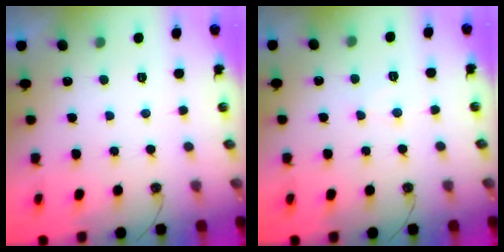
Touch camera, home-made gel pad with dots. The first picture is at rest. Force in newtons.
{"total": 5.5, "press": 5.5, "slide": 0.4}